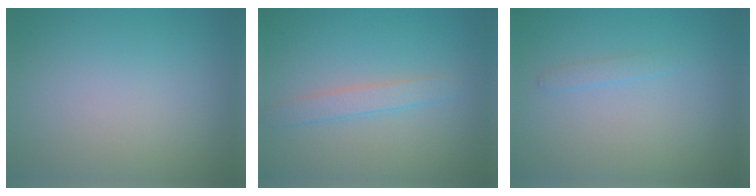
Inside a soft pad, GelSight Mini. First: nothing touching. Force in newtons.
{"total": 1.9, "press": 1.9, "slide": 0.1}
{"total": 0.8, "press": 0.8, "slide": 0.0}